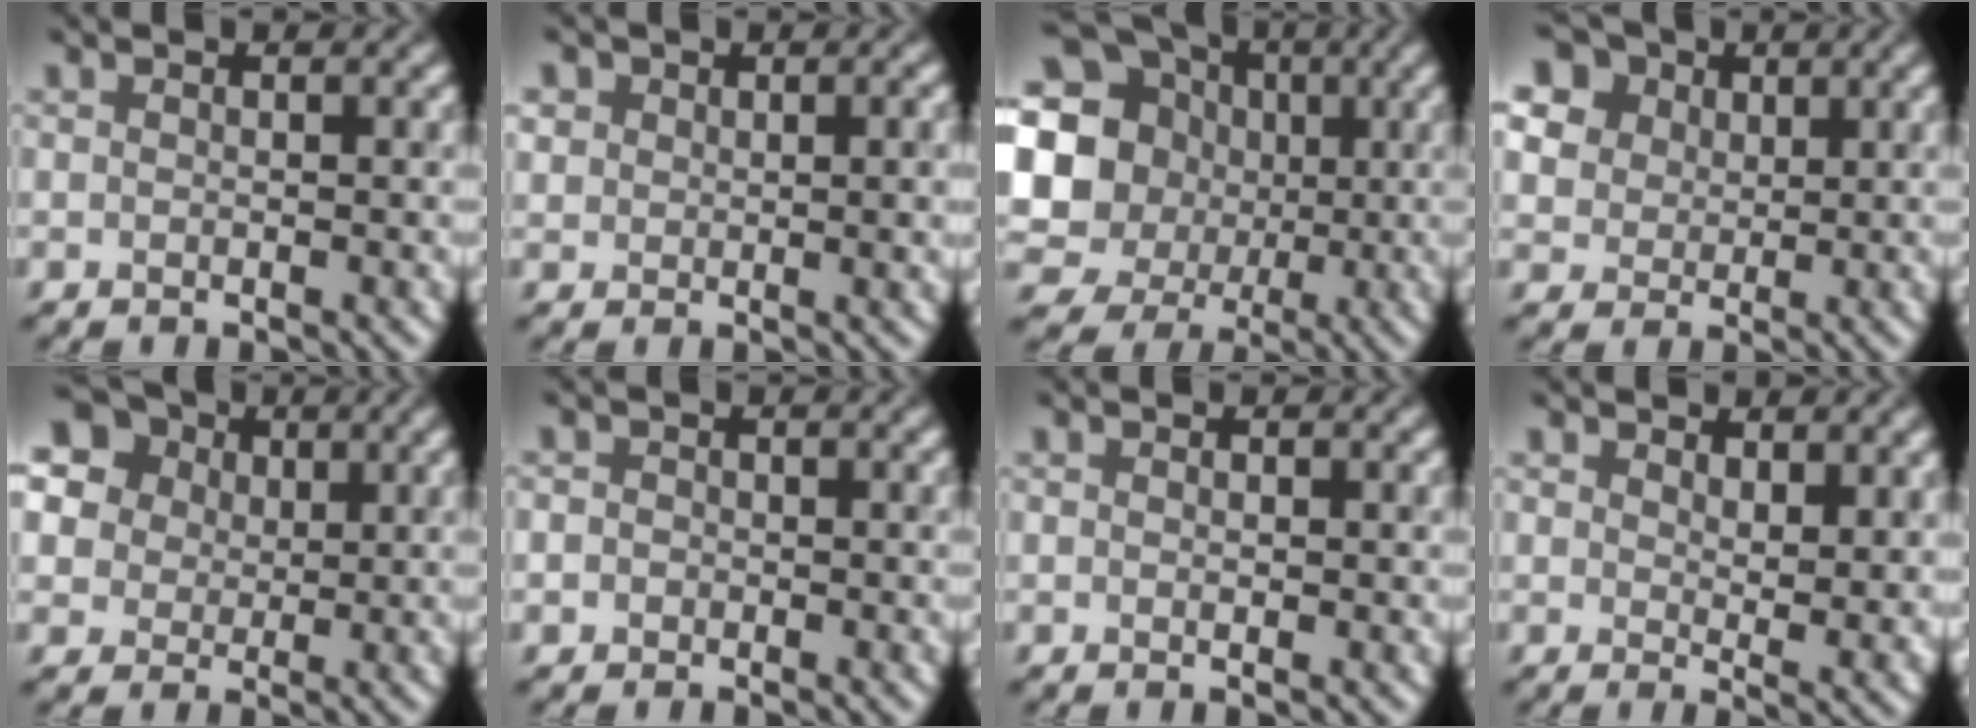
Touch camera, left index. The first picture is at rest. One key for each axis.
{"total": 3.0, "fx": 0.8, "fy": 2.1, "fz": 1.9, "tx": -0.032, "ty": -0.003, "tz": 0.014}
{"total": 19.3, "fx": 2.8, "fy": 17.9, "fz": 6.6, "tx": -0.185, "ty": 0.006, "tz": 0.022}
{"total": 12.4, "fx": 6.6, "fy": 9.1, "fz": 5.3, "tx": -0.153, "ty": 0.033, "tz": 0.108}
{"total": 14.0, "fx": 6.4, "fy": 11.1, "fz": 5.7, "tx": -0.170, "ty": 0.034, "tz": 0.106}
{"total": 1.4, "fx": 0.0, "fy": 1.3, "fz": 0.5, "tx": 0.006, "ty": 0.004, "tz": -0.015}
{"total": 0.7, "fx": 0.0, "fy": 0.3, "fz": 0.6, "tx": -0.009, "ty": -0.002, "tz": 0.000}
{"total": 3.8, "fx": 1.6, "fy": 1.6, "fz": 3.0, "tx": -0.046, "ty": -0.011, "tz": 0.031}